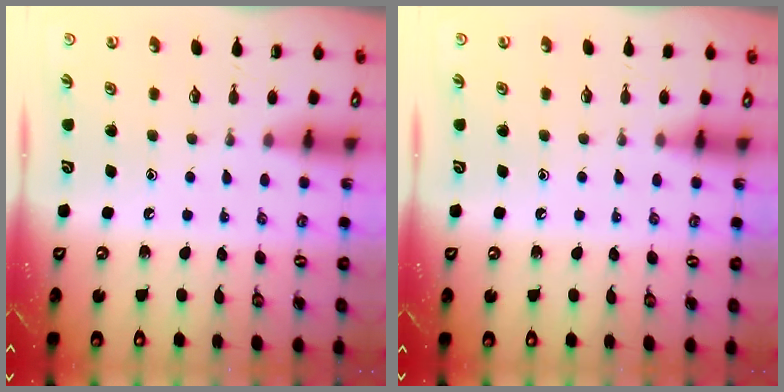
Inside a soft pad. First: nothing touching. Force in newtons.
{"total": 3.6, "press": 3.6, "slide": 0.4}